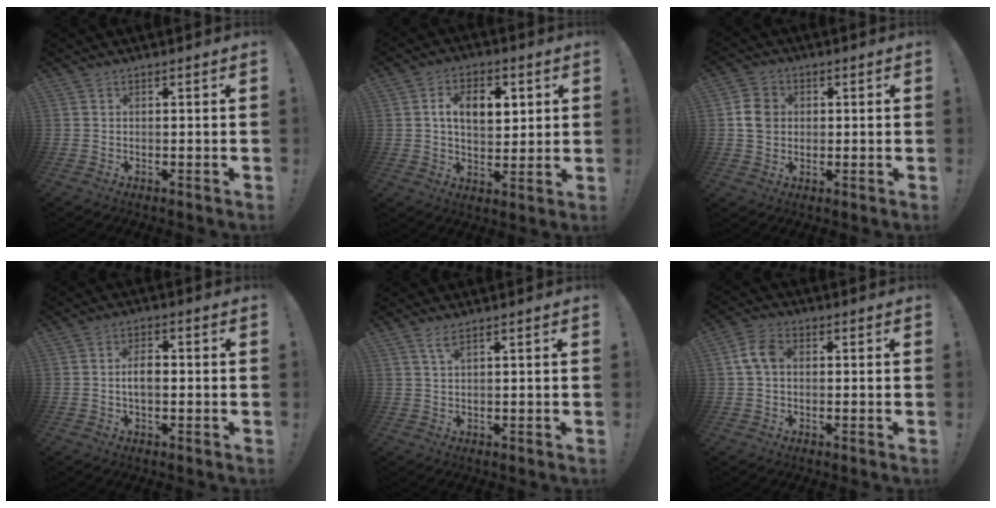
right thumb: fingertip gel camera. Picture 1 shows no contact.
{"total": 10.2, "force": [2.9, 6.7, 7.2], "torque": [-0.104, 0.003, 0.050]}
{"total": 6.8, "force": [0.8, 5.9, 3.3], "torque": [-0.049, 0.007, 0.015]}
{"total": 4.6, "force": [-0.4, 2.3, 4.0], "torque": [-0.063, 0.004, -0.013]}
{"total": 2.6, "force": [1.6, 0.4, 2.1], "torque": [-0.043, -0.002, 0.028]}
{"total": 6.6, "force": [0.6, 4.4, 4.9], "torque": [-0.096, 0.010, 0.012]}